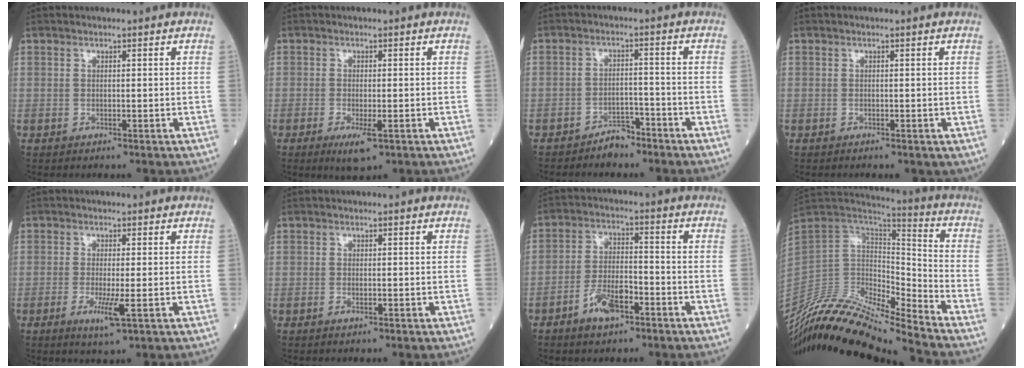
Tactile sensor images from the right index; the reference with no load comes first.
{"total": 3.8, "force": [-1.7, 0.9, 3.2], "torque": [-0.057, -0.008, -0.024]}
{"total": 3.4, "force": [-2.9, 1.6, 0.9], "torque": [-0.016, 0.007, -0.048]}
{"total": 1.4, "force": [-0.9, 0.7, 0.8], "torque": [-0.011, -0.001, -0.009]}
{"total": 4.0, "force": [-1.3, 0.1, 3.8], "torque": [-0.071, -0.010, -0.022]}
{"total": 0.6, "force": [-0.3, 0.0, 0.5], "torque": [-0.014, -0.001, -0.005]}
{"total": 6.7, "force": [-3.8, 2.4, 4.9], "torque": [-0.101, 0.006, -0.070]}
{"total": 20.0, "force": [-18.8, 0.9, 6.8], "torque": [-0.131, 0.036, -0.333]}